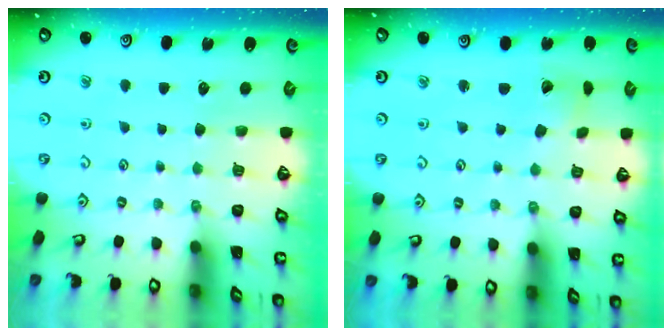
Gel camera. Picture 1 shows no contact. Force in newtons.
{"total": 4.4, "press": 4.4, "slide": 0.5}